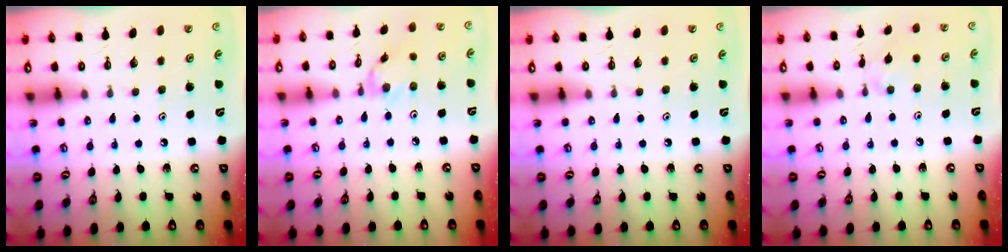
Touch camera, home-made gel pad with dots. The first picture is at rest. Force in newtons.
{"total": 1.3, "press": 1.2, "slide": 0.4}
{"total": 0.0}
{"total": 2.6, "press": 2.6, "slide": 0.5}